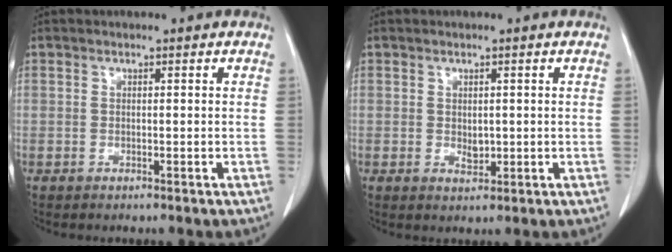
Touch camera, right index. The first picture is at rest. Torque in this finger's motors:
{"motor_torque": [0.14, 0.32, 0.01, 0.03]}